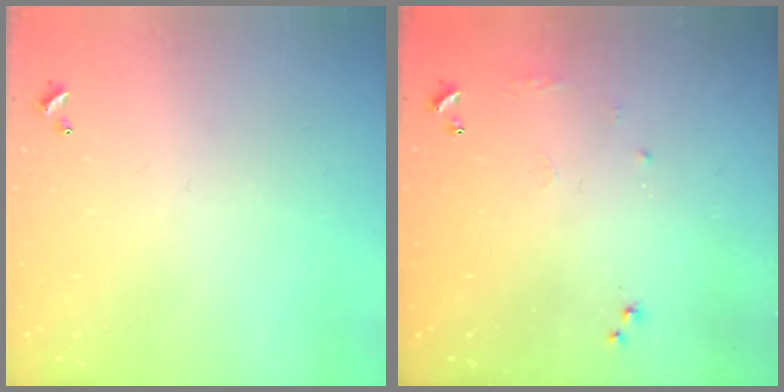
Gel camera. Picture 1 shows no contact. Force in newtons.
{"total": 6.4, "press": 6.3, "slide": 1.0}